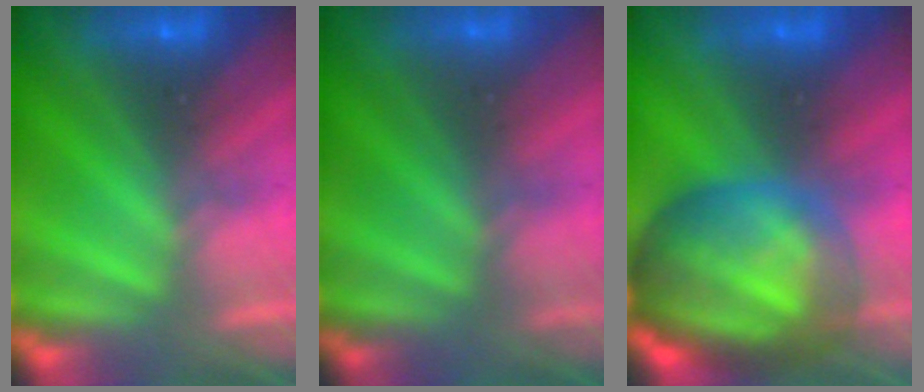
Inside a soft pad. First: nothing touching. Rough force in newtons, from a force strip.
{"total": 2.5}
{"total": 7.2}